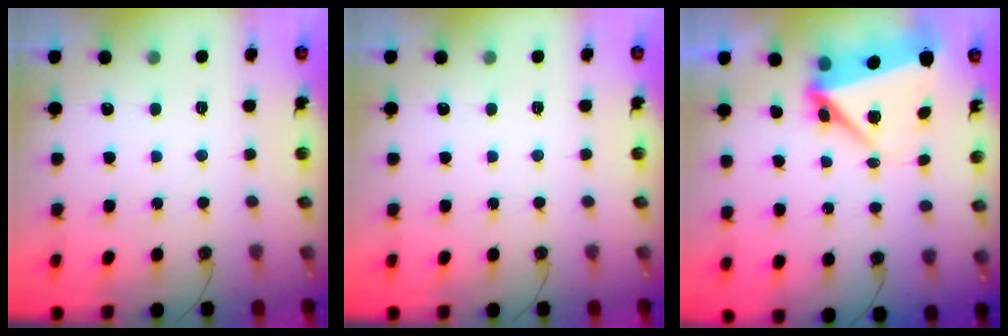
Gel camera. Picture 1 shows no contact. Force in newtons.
{"total": 0.0}
{"total": 7.8, "press": 7.5, "slide": 2.1}